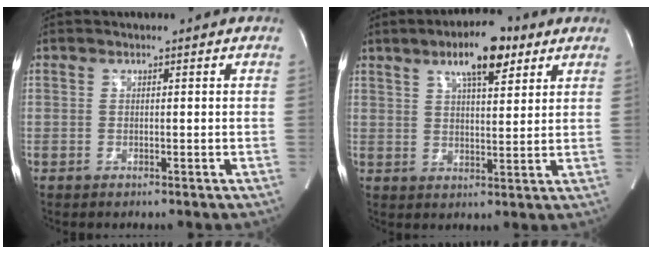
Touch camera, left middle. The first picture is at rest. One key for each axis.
{"total": 9.5, "fx": 5.6, "fy": 2.7, "fz": 7.2, "tx": -0.122, "ty": 0.012, "tz": 0.089}